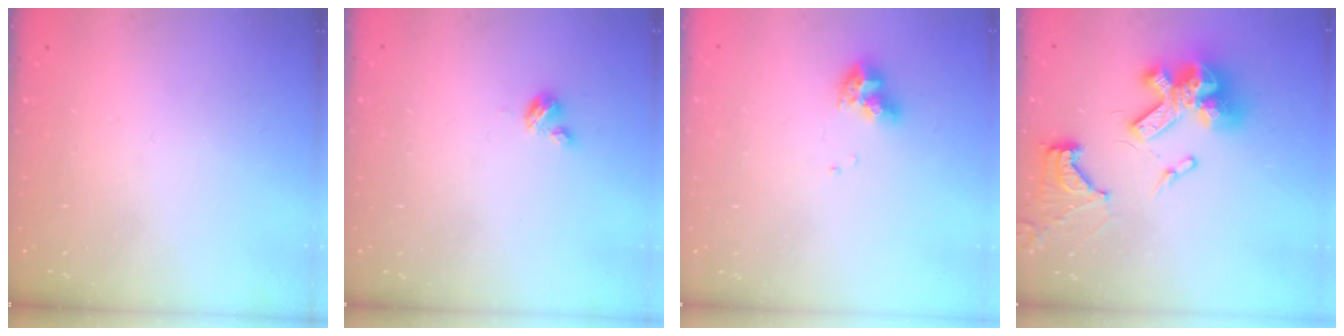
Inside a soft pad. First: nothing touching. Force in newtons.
{"total": 2.7, "press": 2.7, "slide": 0.3}
{"total": 9.1, "press": 9.1, "slide": 1.1}
{"total": 20.1, "press": 20.0, "slide": 1.9}